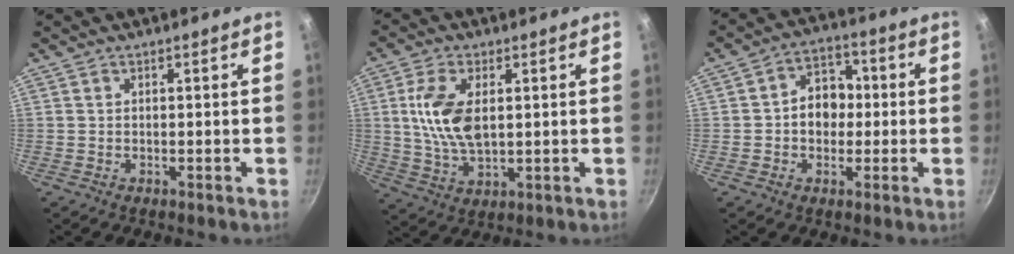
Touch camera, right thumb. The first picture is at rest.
{"total": 11.3, "force": [1.9, 6.1, 9.4], "torque": [-0.180, -0.006, 0.039]}
{"total": 8.9, "force": [-0.1, 7.0, 5.5], "torque": [-0.037, 0.021, -0.011]}